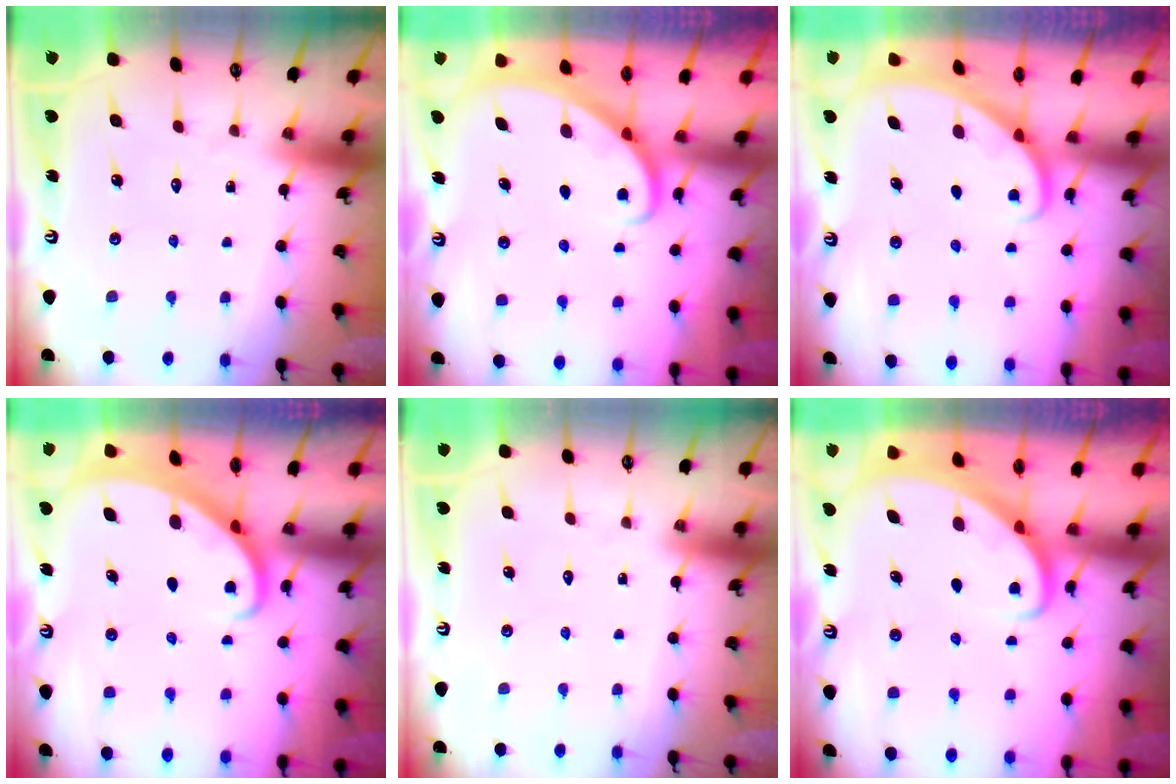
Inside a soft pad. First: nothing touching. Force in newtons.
{"total": 2.9, "press": 2.9, "slide": 0.2}
{"total": 2.0, "press": 2.0, "slide": 0.1}
{"total": 2.7, "press": 2.7, "slide": 0.3}
{"total": 0.0}
{"total": 2.8, "press": 2.7, "slide": 0.3}